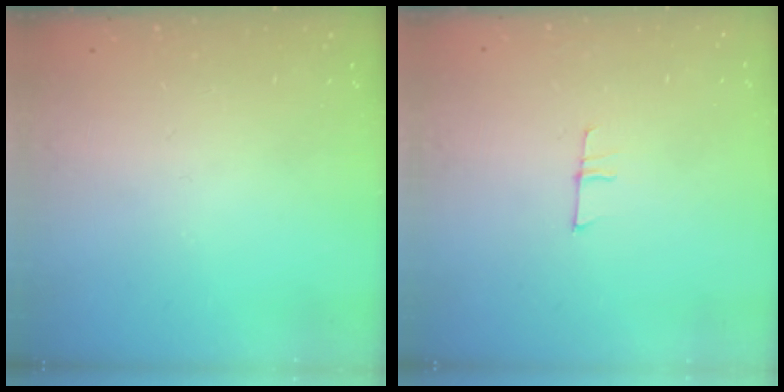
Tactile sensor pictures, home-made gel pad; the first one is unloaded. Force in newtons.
{"total": 5.3, "press": 5.3, "slide": 0.4}